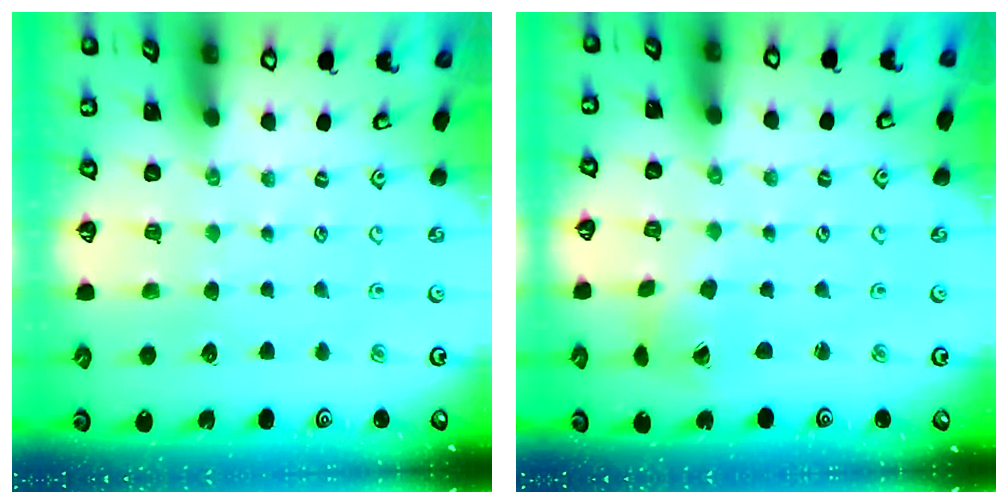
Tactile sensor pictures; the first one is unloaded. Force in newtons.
{"total": 1.8, "press": 1.7, "slide": 0.2}